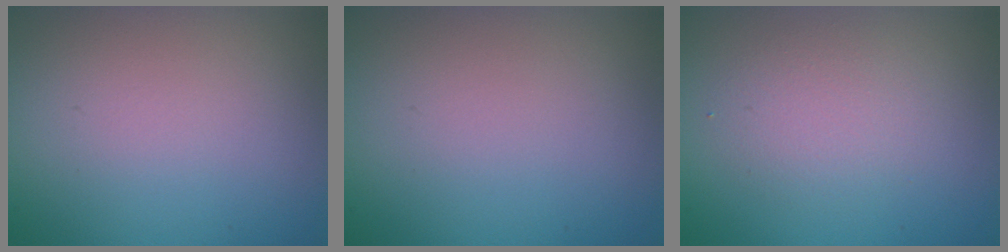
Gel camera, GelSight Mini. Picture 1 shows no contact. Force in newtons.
{"total": 0.0}
{"total": 2.4, "press": 2.4, "slide": 0.2}